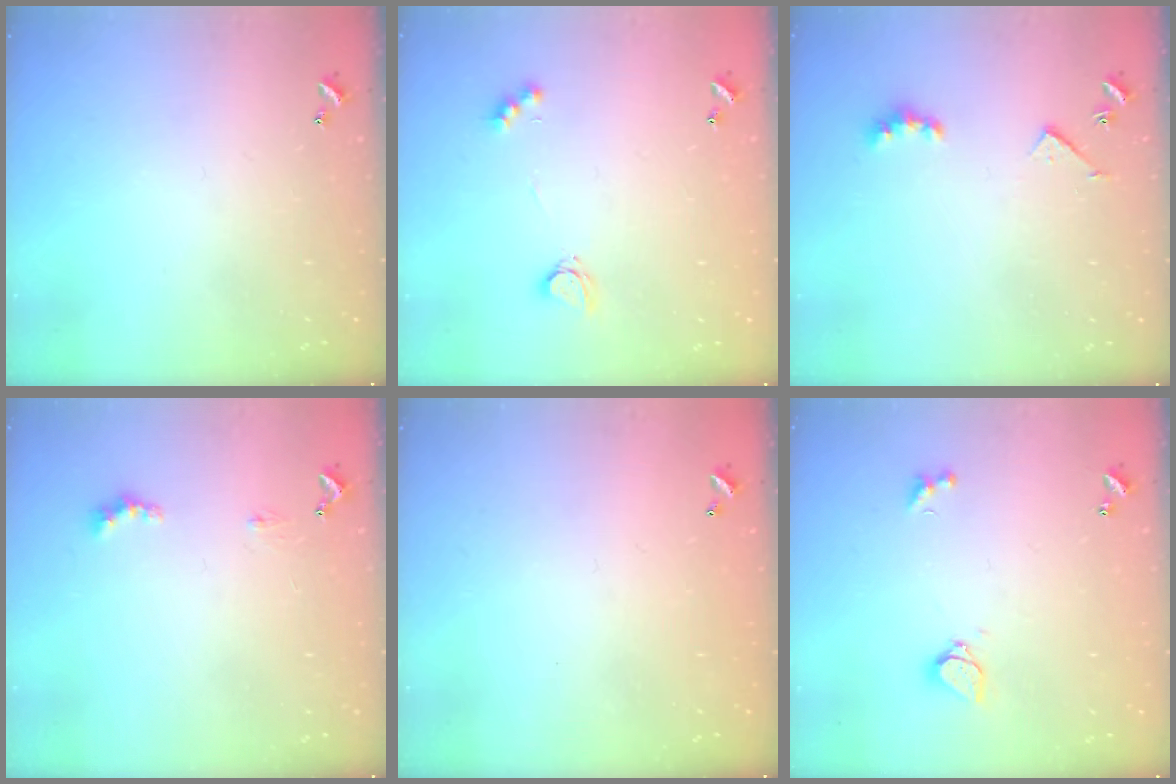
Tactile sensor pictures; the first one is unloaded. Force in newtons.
{"total": 2.6, "press": 2.5, "slide": 0.5}
{"total": 4.5, "press": 4.5, "slide": 0.8}
{"total": 1.7, "press": 1.6, "slide": 0.5}
{"total": 2.9, "press": 2.9, "slide": 0.1}
{"total": 3.0, "press": 2.9, "slide": 0.8}